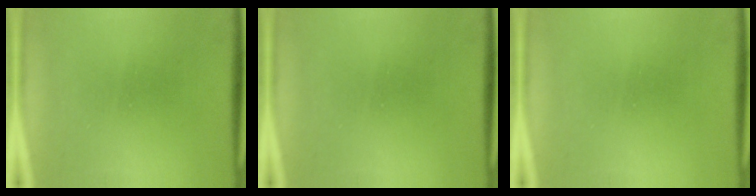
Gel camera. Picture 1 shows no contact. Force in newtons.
{"total": 0.0}
{"total": 0.0}